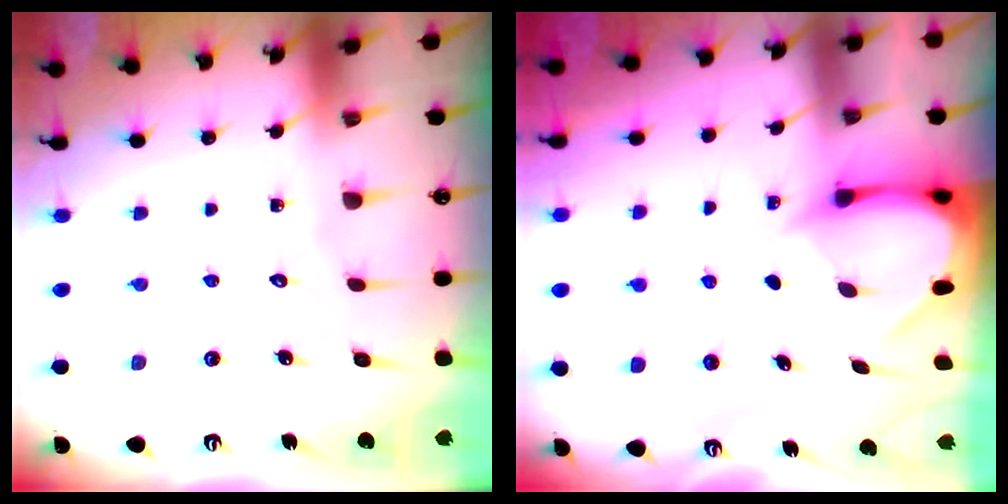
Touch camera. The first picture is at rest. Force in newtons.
{"total": 3.5, "press": 3.4, "slide": 0.3}